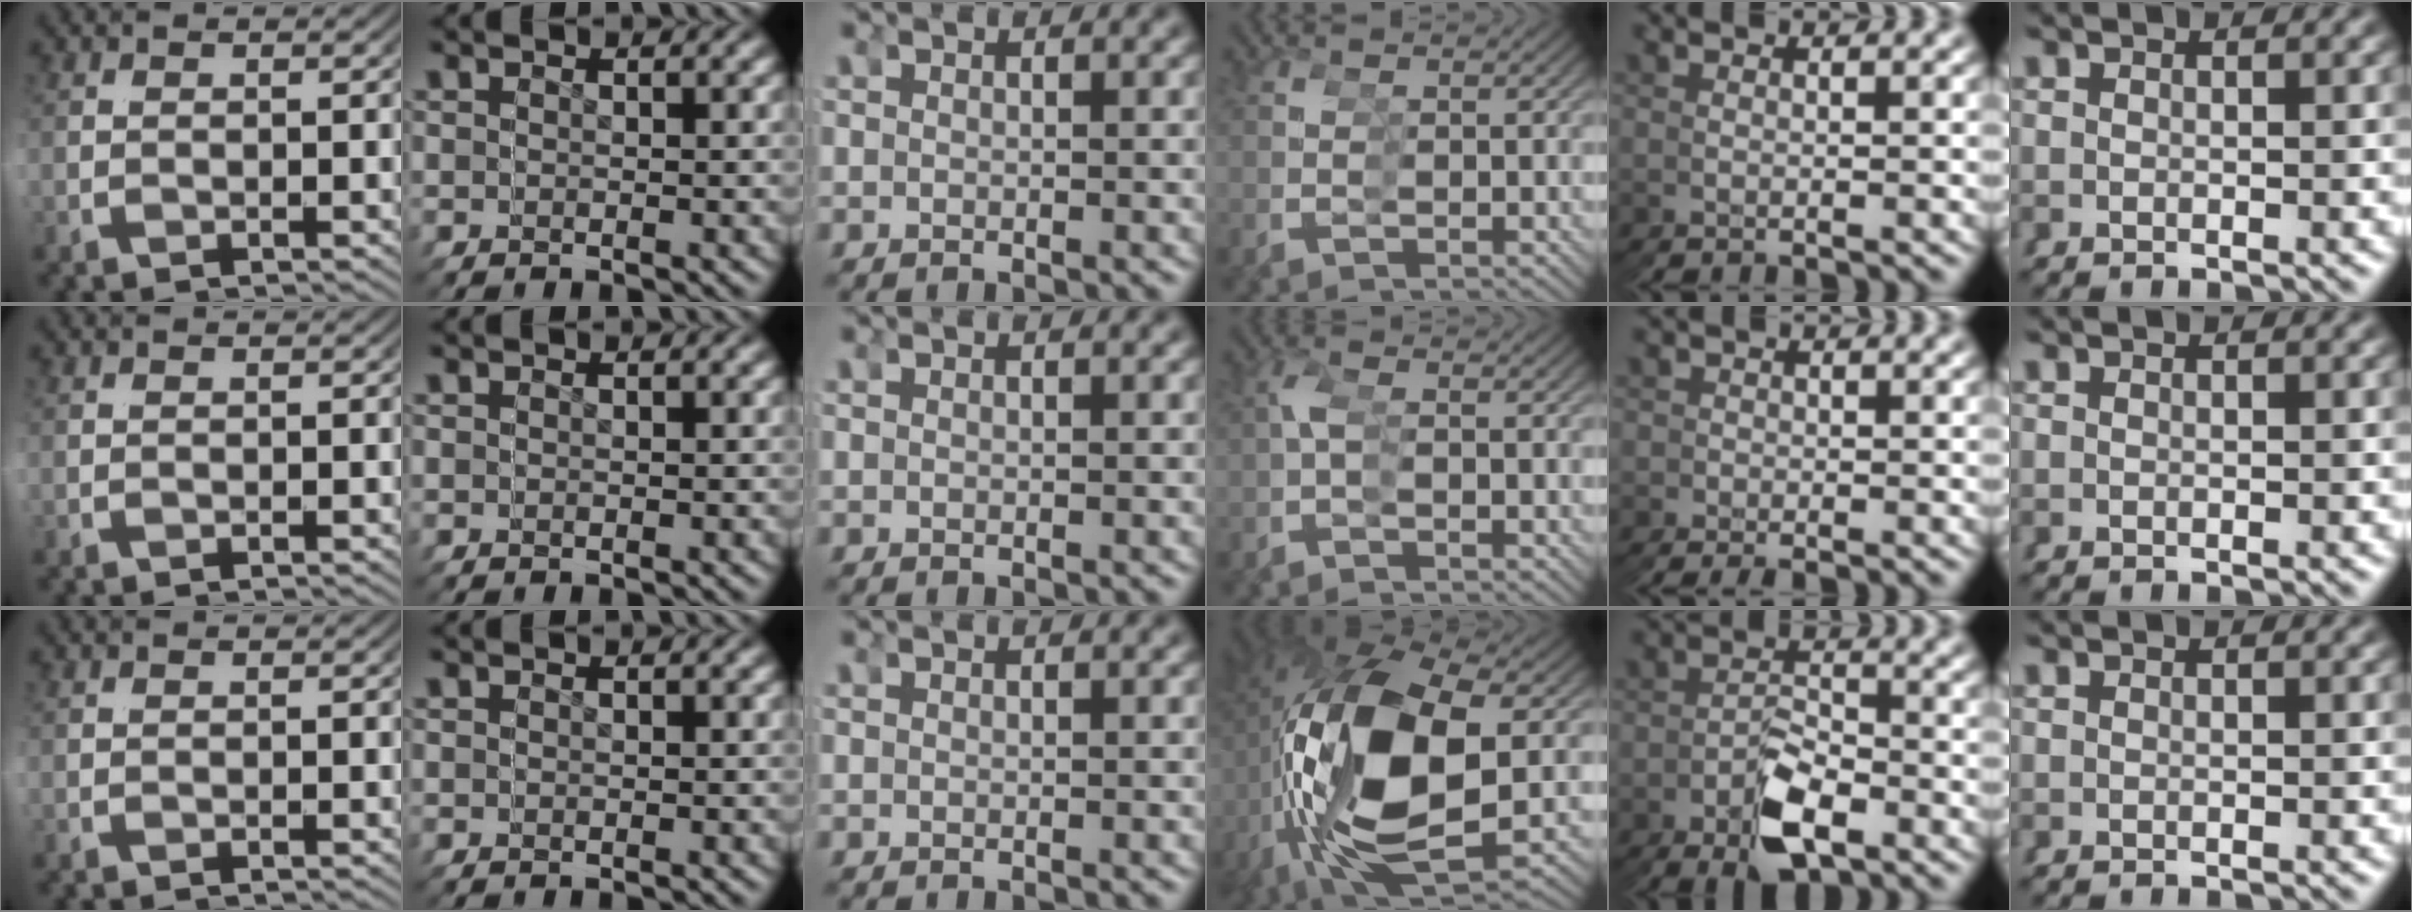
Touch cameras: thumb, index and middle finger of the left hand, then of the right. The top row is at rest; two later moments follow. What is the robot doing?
{"motion": "grasp_and_lifting", "object": "scissors"}